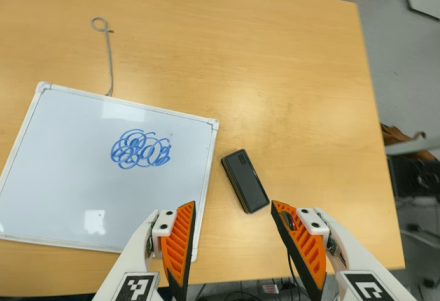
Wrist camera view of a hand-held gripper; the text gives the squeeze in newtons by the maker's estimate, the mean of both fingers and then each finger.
{"total": 0.0}